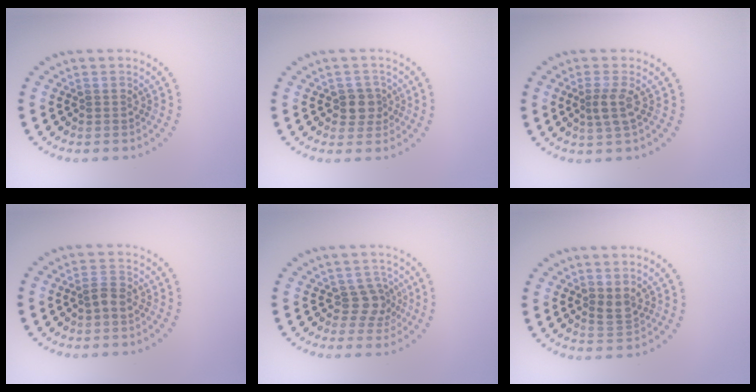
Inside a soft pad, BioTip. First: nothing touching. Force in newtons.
{"total": 2.1, "press": 1.9, "slide": 1.0}
{"total": 2.0, "press": 1.6, "slide": 1.3}
{"total": 1.5, "press": 1.3, "slide": 0.6}
{"total": 2.3, "press": 1.7, "slide": 1.5}
{"total": 1.7, "press": 1.6, "slide": 0.7}